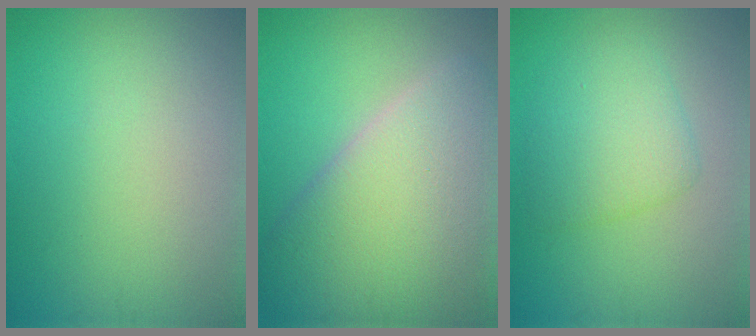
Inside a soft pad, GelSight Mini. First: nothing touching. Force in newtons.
{"total": 11.2, "press": 11.2, "slide": 0.9}
{"total": 3.8, "press": 3.8, "slide": 0.1}